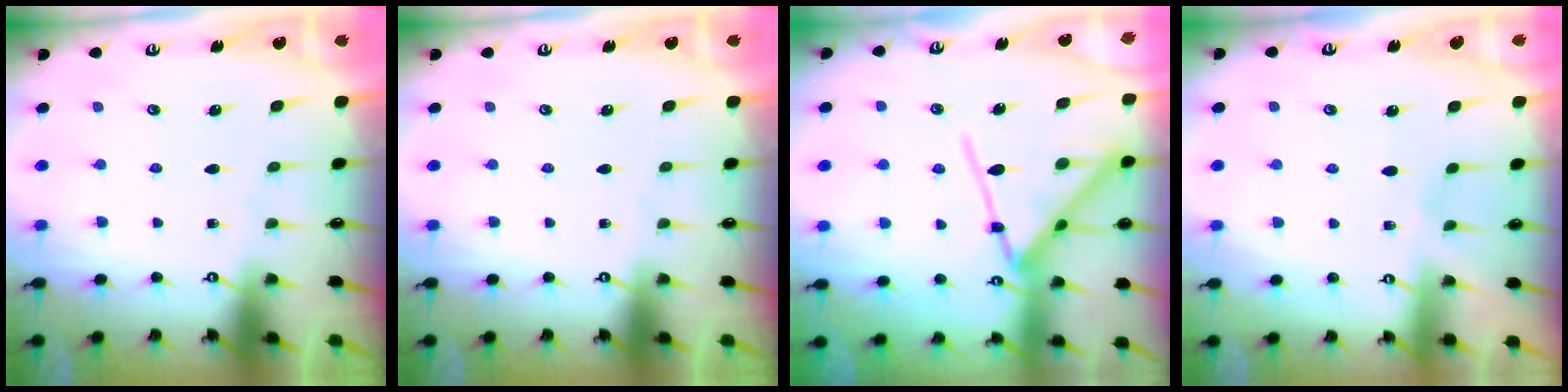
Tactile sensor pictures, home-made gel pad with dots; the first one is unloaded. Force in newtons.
{"total": 0.0}
{"total": 16.4, "press": 16.3, "slide": 1.4}
{"total": 3.1, "press": 3.0, "slide": 0.5}